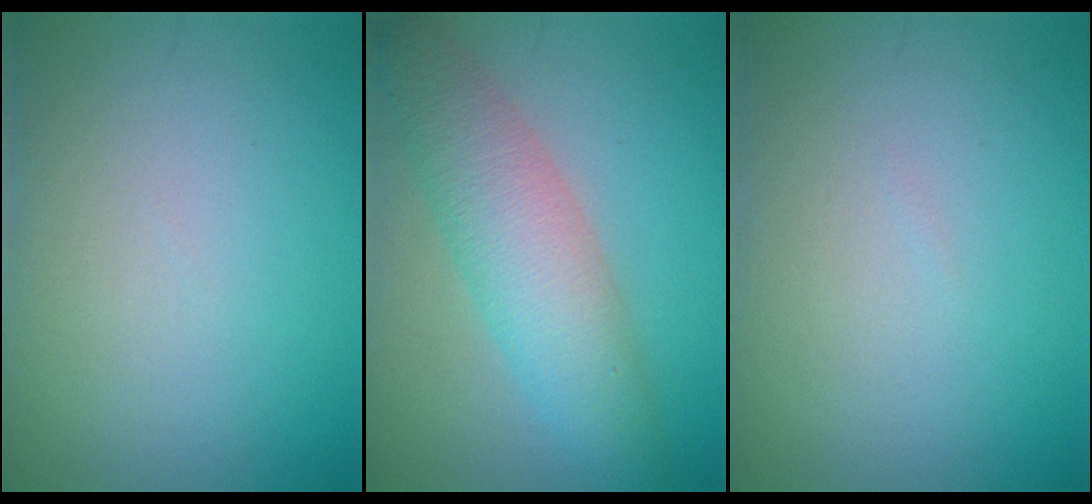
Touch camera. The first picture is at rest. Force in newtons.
{"total": 6.4, "press": 6.4, "slide": 0.1}
{"total": 0.0}